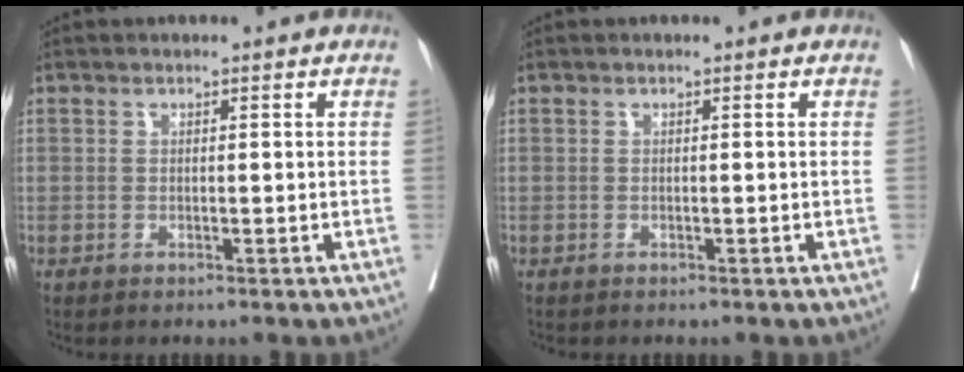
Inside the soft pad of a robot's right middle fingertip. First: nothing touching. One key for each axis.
{"total": 0.0}